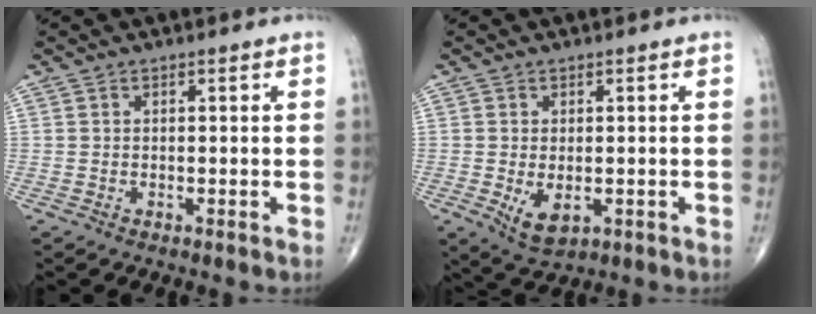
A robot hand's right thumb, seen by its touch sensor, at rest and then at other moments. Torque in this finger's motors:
{"motor_torque": [-0.33, 0.49, 0.19, 0.13, 0.08]}